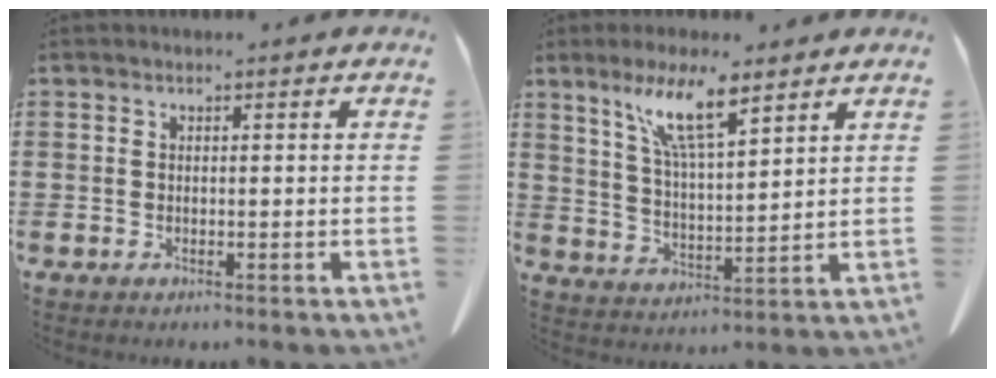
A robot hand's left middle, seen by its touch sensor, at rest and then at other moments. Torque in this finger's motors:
{"motor_torque": [1.55, -0.59, 0.50, 0.15]}